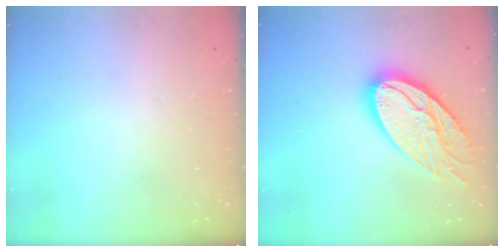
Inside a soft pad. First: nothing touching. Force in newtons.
{"total": 20.5, "press": 20.5, "slide": 2.0}